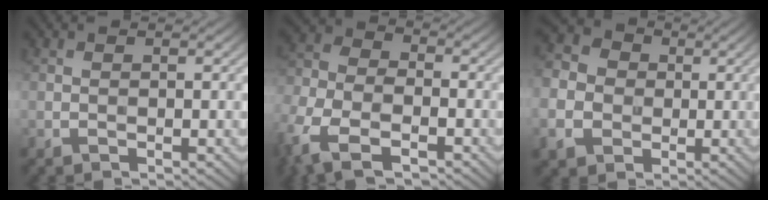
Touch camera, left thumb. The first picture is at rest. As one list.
[{"total": 11.3, "force": [-6.2, 6.5, 6.9], "torque": [-0.183, -0.026, -0.130]}, {"total": 7.7, "force": [-1.4, 6.7, 3.6], "torque": [-0.116, -0.018, -0.032]}]